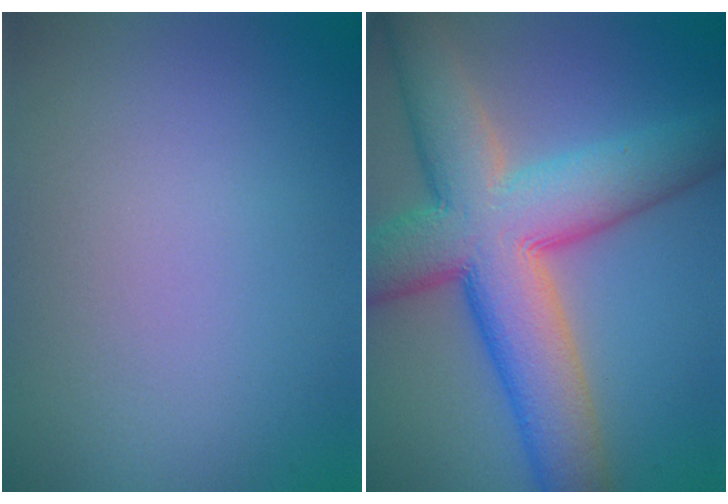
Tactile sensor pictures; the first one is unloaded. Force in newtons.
{"total": 12.3, "press": 12.3, "slide": 0.6}